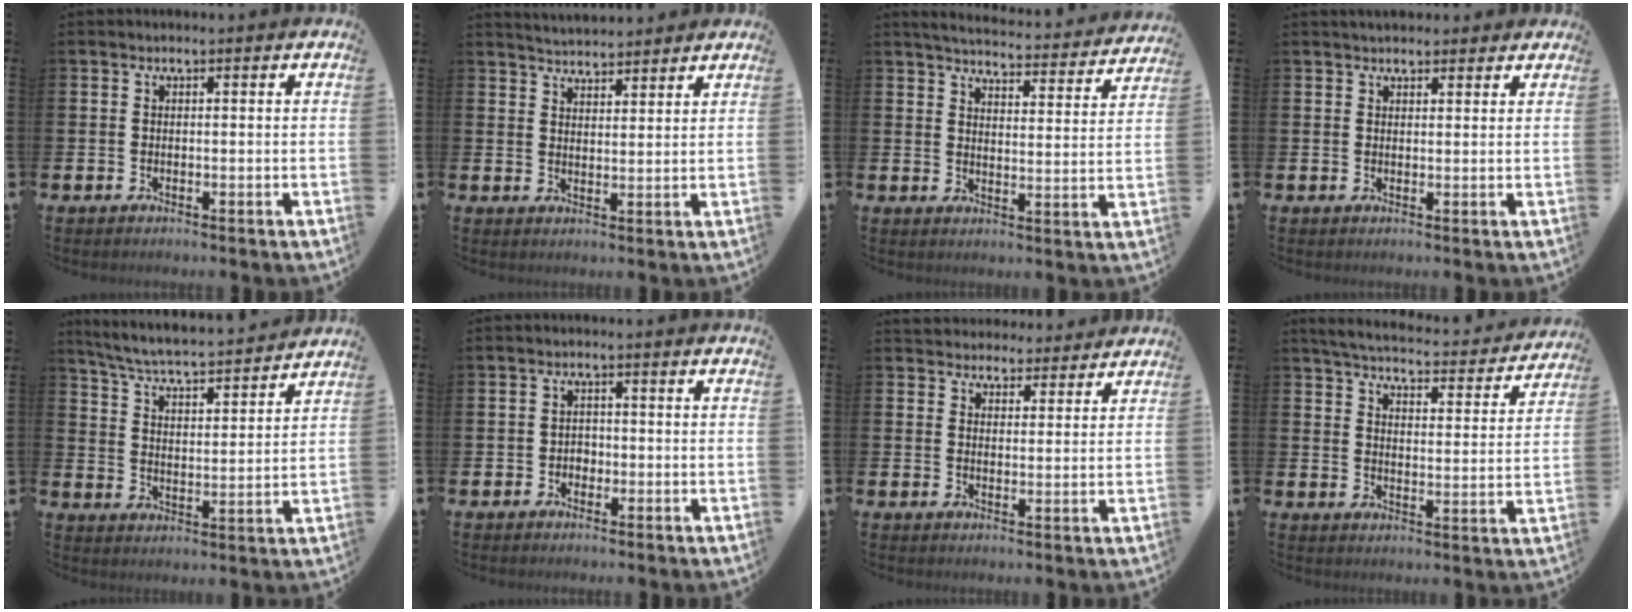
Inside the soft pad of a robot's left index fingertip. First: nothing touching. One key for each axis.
{"total": 4.0, "fx": 3.9, "fy": 0.4, "fz": -0.2, "tx": -0.005, "ty": -0.022, "tz": 0.071}
{"total": 4.6, "fx": 4.5, "fy": 0.4, "fz": 0.8, "tx": -0.029, "ty": -0.038, "tz": 0.074}
{"total": 2.6, "fx": 2.4, "fy": 0.9, "fz": 0.0, "tx": 0.005, "ty": -0.008, "tz": 0.043}
{"total": 5.8, "fx": 5.6, "fy": 0.1, "fz": 1.6, "tx": -0.058, "ty": -0.046, "tz": 0.093}
{"total": 1.6, "fx": -0.7, "fy": 1.4, "fz": 0.4, "tx": -0.007, "ty": 0.003, "tz": -0.017}
{"total": 3.9, "fx": 3.7, "fy": 1.2, "fz": -0.3, "tx": -0.005, "ty": -0.021, "tz": 0.068}
{"total": 5.0, "fx": 4.8, "fy": 0.5, "fz": 1.1, "tx": -0.047, "ty": -0.037, "tz": 0.080}